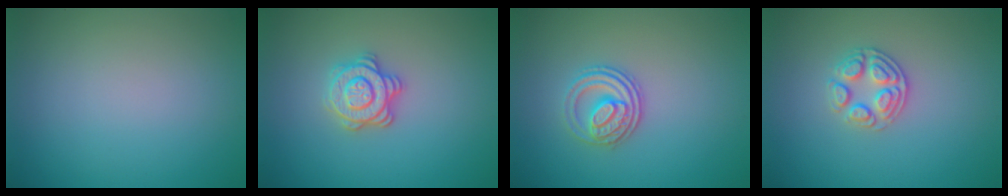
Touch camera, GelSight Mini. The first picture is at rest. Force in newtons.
{"total": 3.3, "press": 2.9, "slide": 1.5}
{"total": 3.0, "press": 2.6, "slide": 1.5}
{"total": 2.6, "press": 2.5, "slide": 0.9}